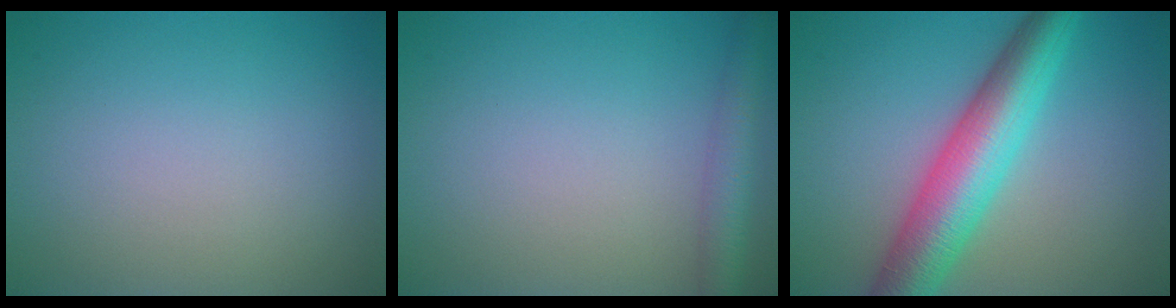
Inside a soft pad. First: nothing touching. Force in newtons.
{"total": 3.1, "press": 3.1, "slide": 0.1}
{"total": 8.0, "press": 8.0, "slide": 0.0}